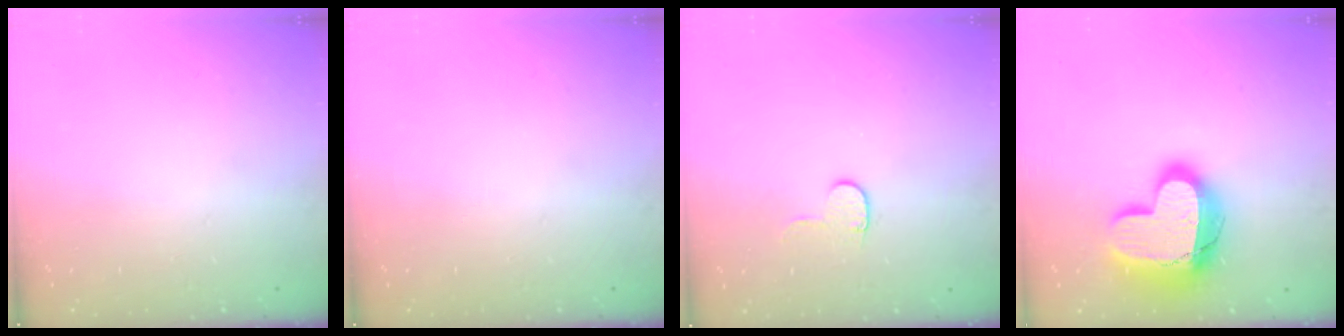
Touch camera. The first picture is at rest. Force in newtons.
{"total": 0.0}
{"total": 5.5, "press": 5.5, "slide": 0.5}
{"total": 20.3, "press": 20.3, "slide": 1.5}